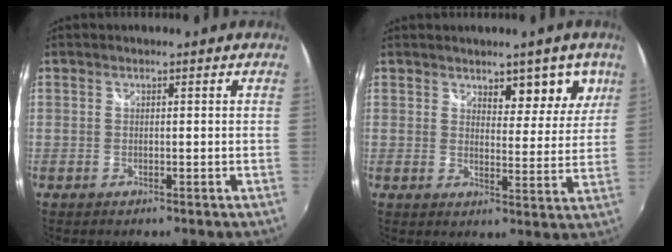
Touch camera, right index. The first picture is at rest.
{"total": 6.9, "force": [4.6, 3.3, 3.9], "torque": [-0.043, 0.007, 0.068]}